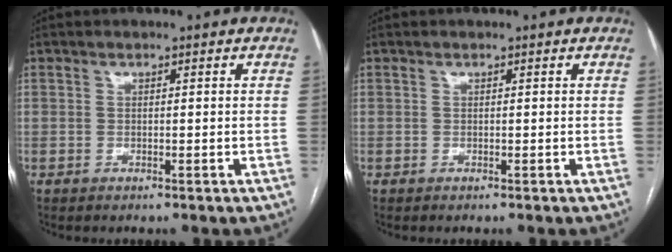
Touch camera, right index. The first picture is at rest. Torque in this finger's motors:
{"motor_torque": [0.00, 0.00, 0.04, 0.01]}